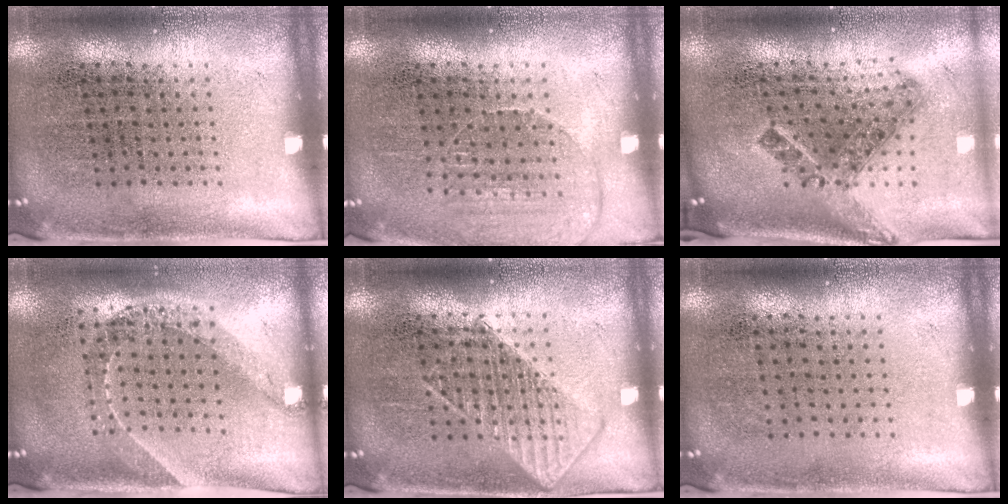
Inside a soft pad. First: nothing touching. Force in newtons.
{"total": 1.2, "press": 1.2, "slide": 0.1}
{"total": 1.7, "press": 1.2, "slide": 1.1}
{"total": 1.6, "press": 1.3, "slide": 0.9}
{"total": 2.2, "press": 2.1, "slide": 0.4}
{"total": 0.0}